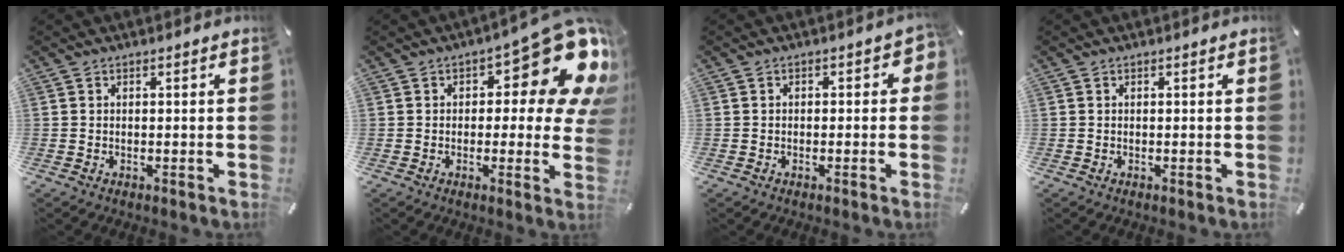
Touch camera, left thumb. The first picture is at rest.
{"total": 17.3, "force": [7.7, 6.9, 13.9], "torque": [-0.162, -0.064, 0.121]}
{"total": 2.0, "force": [-0.7, 1.3, 1.4], "torque": [-0.017, 0.005, -0.017]}
{"total": 0.0}